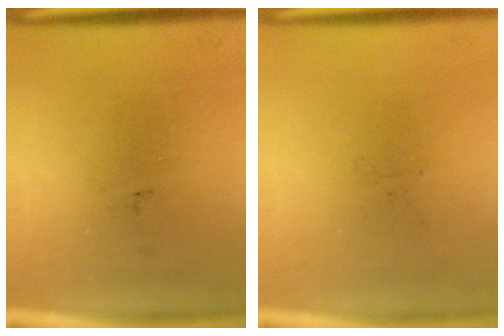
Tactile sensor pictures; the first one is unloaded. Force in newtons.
{"total": 0.0}